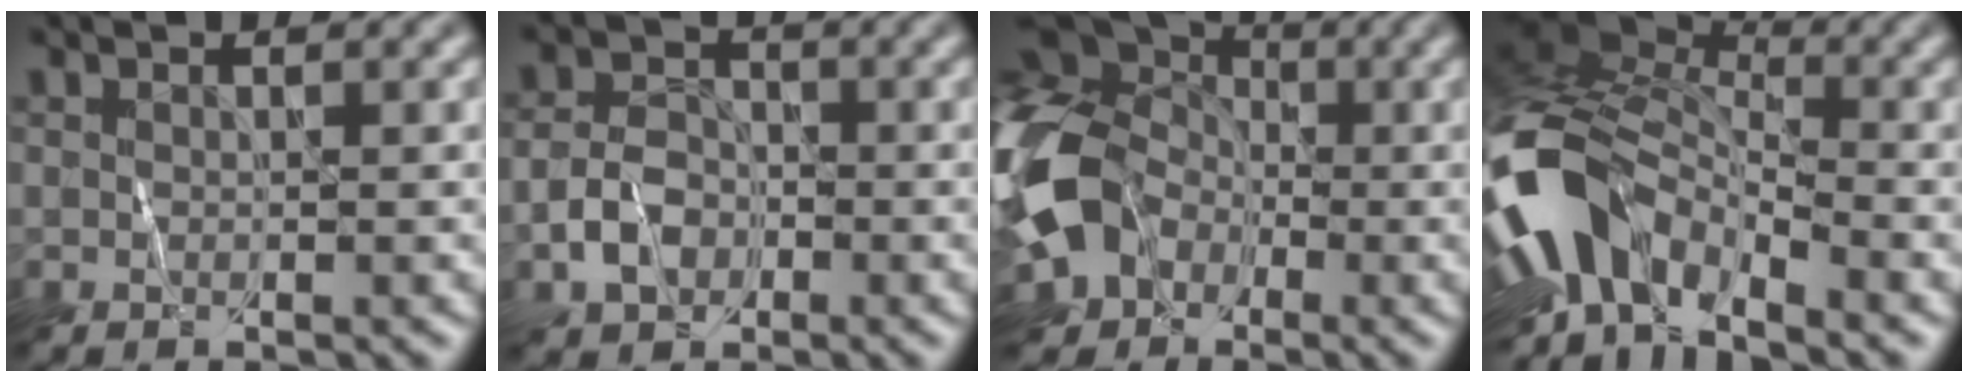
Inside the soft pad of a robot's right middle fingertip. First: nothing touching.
{"total": 3.4, "force": [-1.3, 2.4, 1.9], "torque": [-0.035, 0.006, -0.027]}
{"total": 15.5, "force": [-3.7, 13.0, 7.5], "torque": [-0.180, -0.024, -0.093]}
{"total": 9.9, "force": [-4.5, 5.3, 7.1], "torque": [-0.136, -0.002, -0.094]}